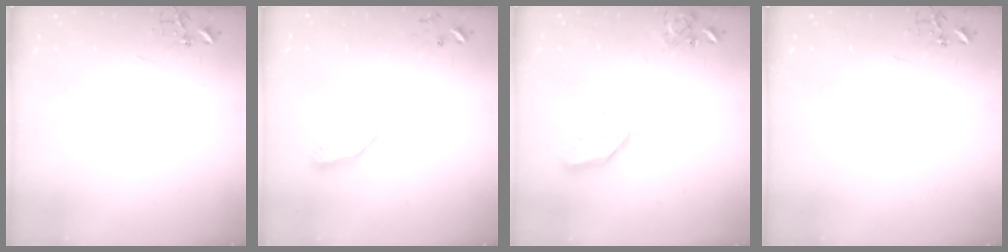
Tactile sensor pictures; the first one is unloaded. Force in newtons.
{"total": 9.2, "press": 9.1, "slide": 0.8}
{"total": 15.4, "press": 15.3, "slide": 2.1}
{"total": 0.0}